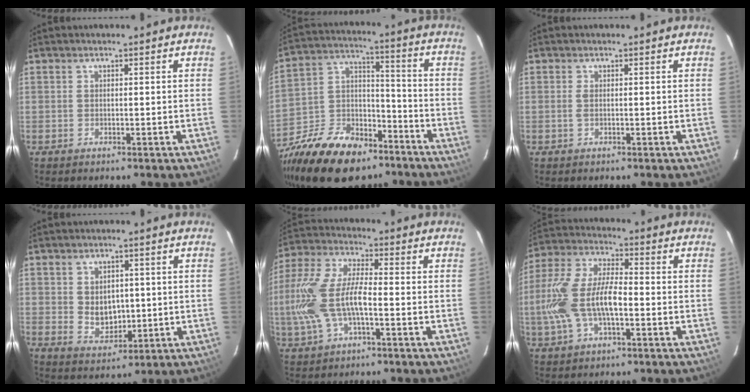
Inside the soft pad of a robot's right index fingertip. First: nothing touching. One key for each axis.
{"total": 22.6, "fx": -15.5, "fy": 12.5, "fz": 10.9, "tx": -0.246, "ty": 0.022, "tz": -0.249}
{"total": 0.8, "fx": 0.0, "fy": 0.1, "fz": 0.8, "tx": -0.016, "ty": 0.001, "tz": 0.000}
{"total": 5.9, "fx": 0.5, "fy": 4.6, "fz": 3.7, "tx": -0.063, "ty": -0.001, "tz": 0.024}
{"total": 13.5, "fx": -3.0, "fy": 5.1, "fz": 12.2, "tx": -0.264, "ty": 0.002, "tz": -0.056}
{"total": 13.8, "fx": -2.9, "fy": 5.9, "fz": 12.2, "tx": -0.263, "ty": 0.005, "tz": -0.053}